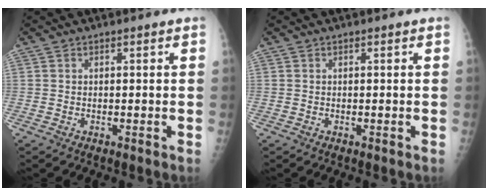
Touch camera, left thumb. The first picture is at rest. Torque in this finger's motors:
{"motor_torque": [0.00, 0.00, -0.03, -0.03, 0.00]}